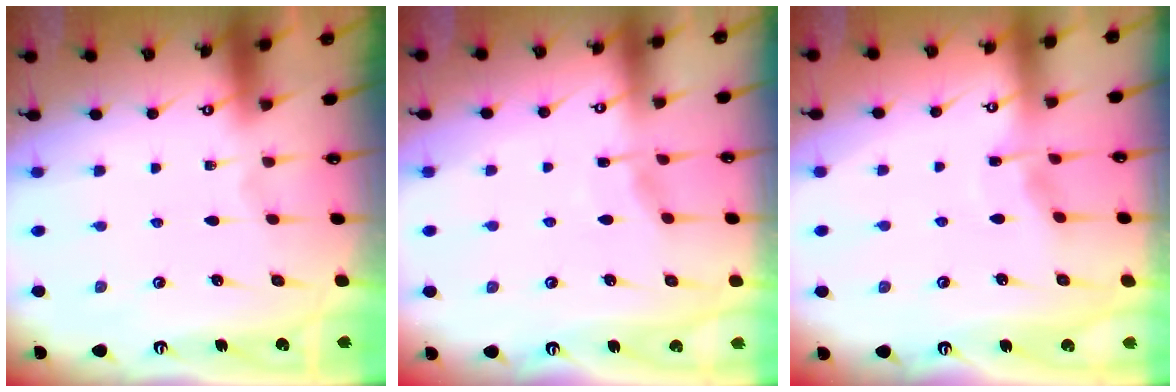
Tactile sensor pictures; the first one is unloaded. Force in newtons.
{"total": 4.4, "press": 4.3, "slide": 0.5}
{"total": 4.3, "press": 4.2, "slide": 0.4}